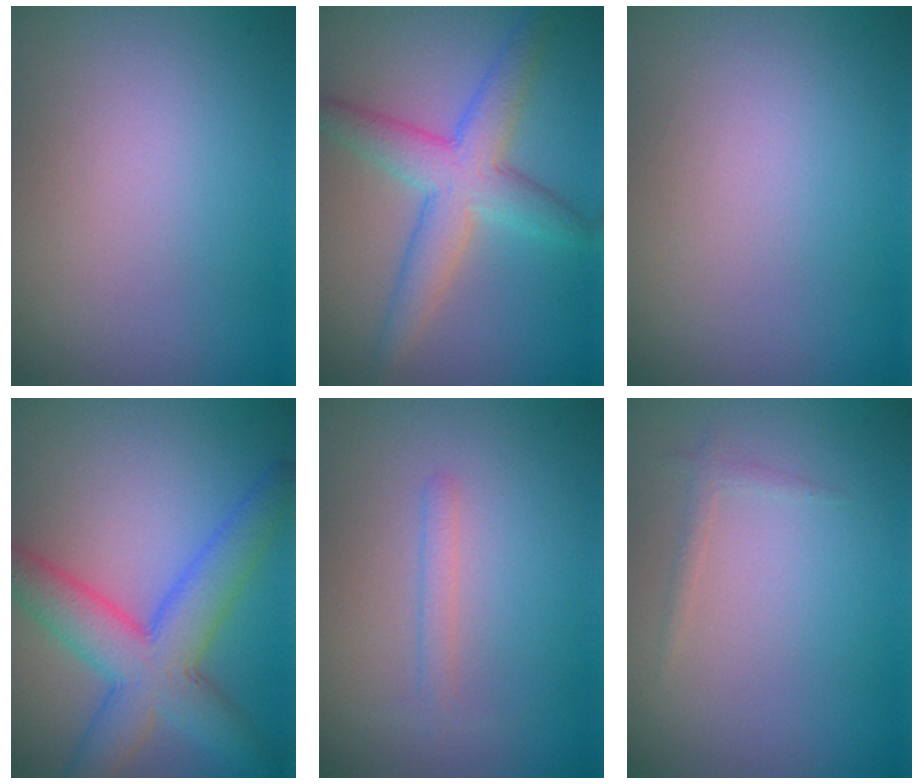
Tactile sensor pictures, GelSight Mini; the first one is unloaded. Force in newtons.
{"total": 5.2, "press": 5.2, "slide": 0.1}
{"total": 0.0}
{"total": 7.3, "press": 7.3, "slide": 0.3}
{"total": 1.2, "press": 1.2, "slide": 0.1}
{"total": 0.7, "press": 0.7, "slide": 0.1}